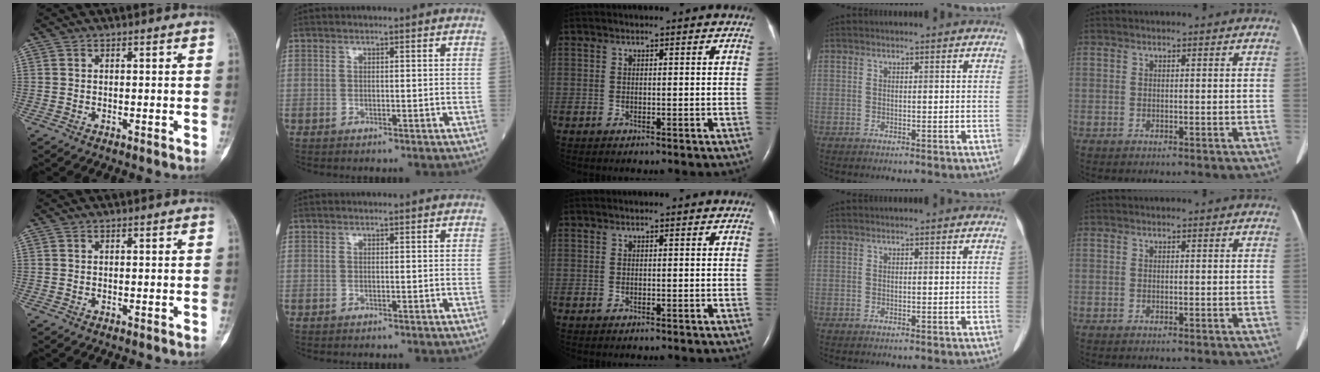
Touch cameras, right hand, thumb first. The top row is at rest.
{}